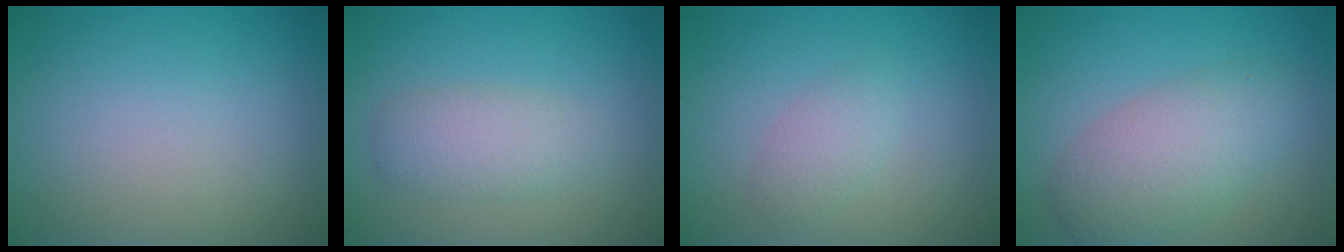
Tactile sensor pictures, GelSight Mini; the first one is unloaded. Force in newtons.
{"total": 3.0, "press": 3.0, "slide": 0.1}
{"total": 1.8, "press": 1.8, "slide": 0.2}
{"total": 5.4, "press": 5.4, "slide": 0.3}